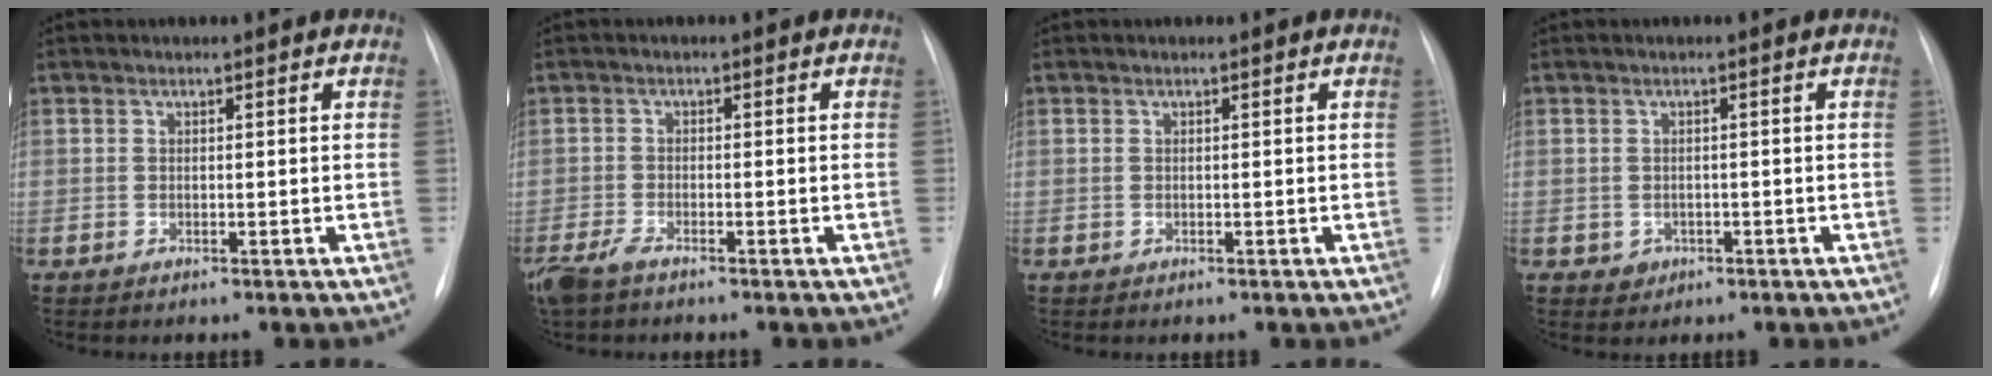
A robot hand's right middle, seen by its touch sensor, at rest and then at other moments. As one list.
[{"total": 4.1, "force": [-3.1, 1.1, 2.4], "torque": [-0.059, -0.010, -0.059]}, {"total": 0.0}, {"total": 1.7, "force": [-0.6, 1.5, 0.3], "torque": [-0.002, 0.005, -0.003]}]